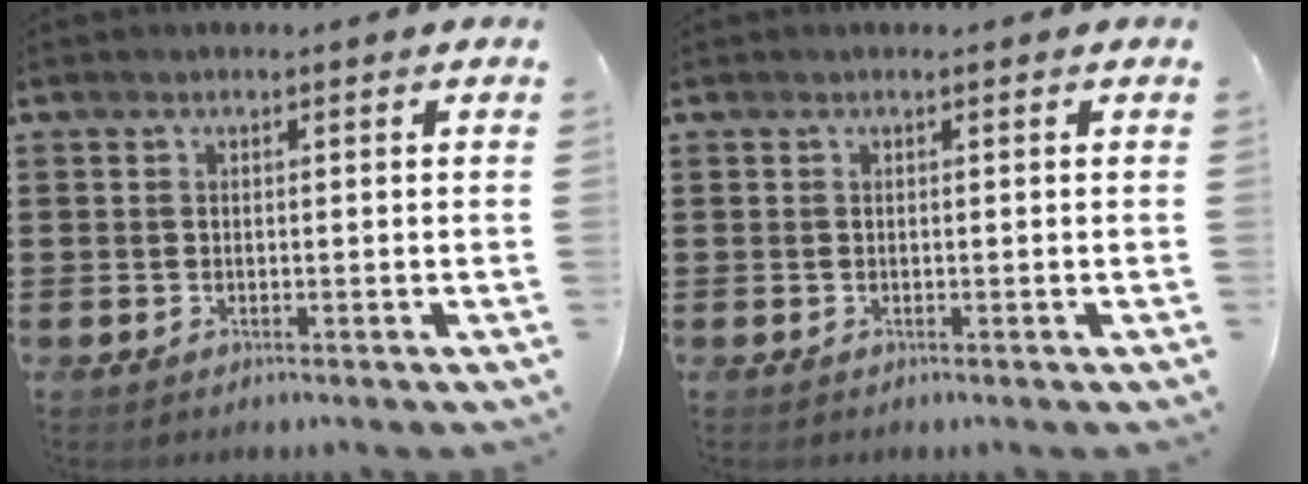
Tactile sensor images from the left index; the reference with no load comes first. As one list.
[{"total": 0.0}]